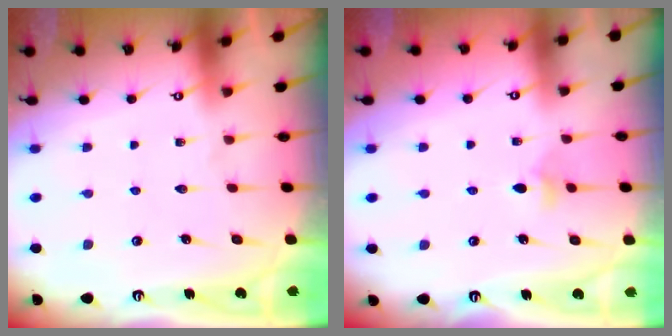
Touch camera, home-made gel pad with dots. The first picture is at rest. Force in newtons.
{"total": 5.2, "press": 5.1, "slide": 1.1}